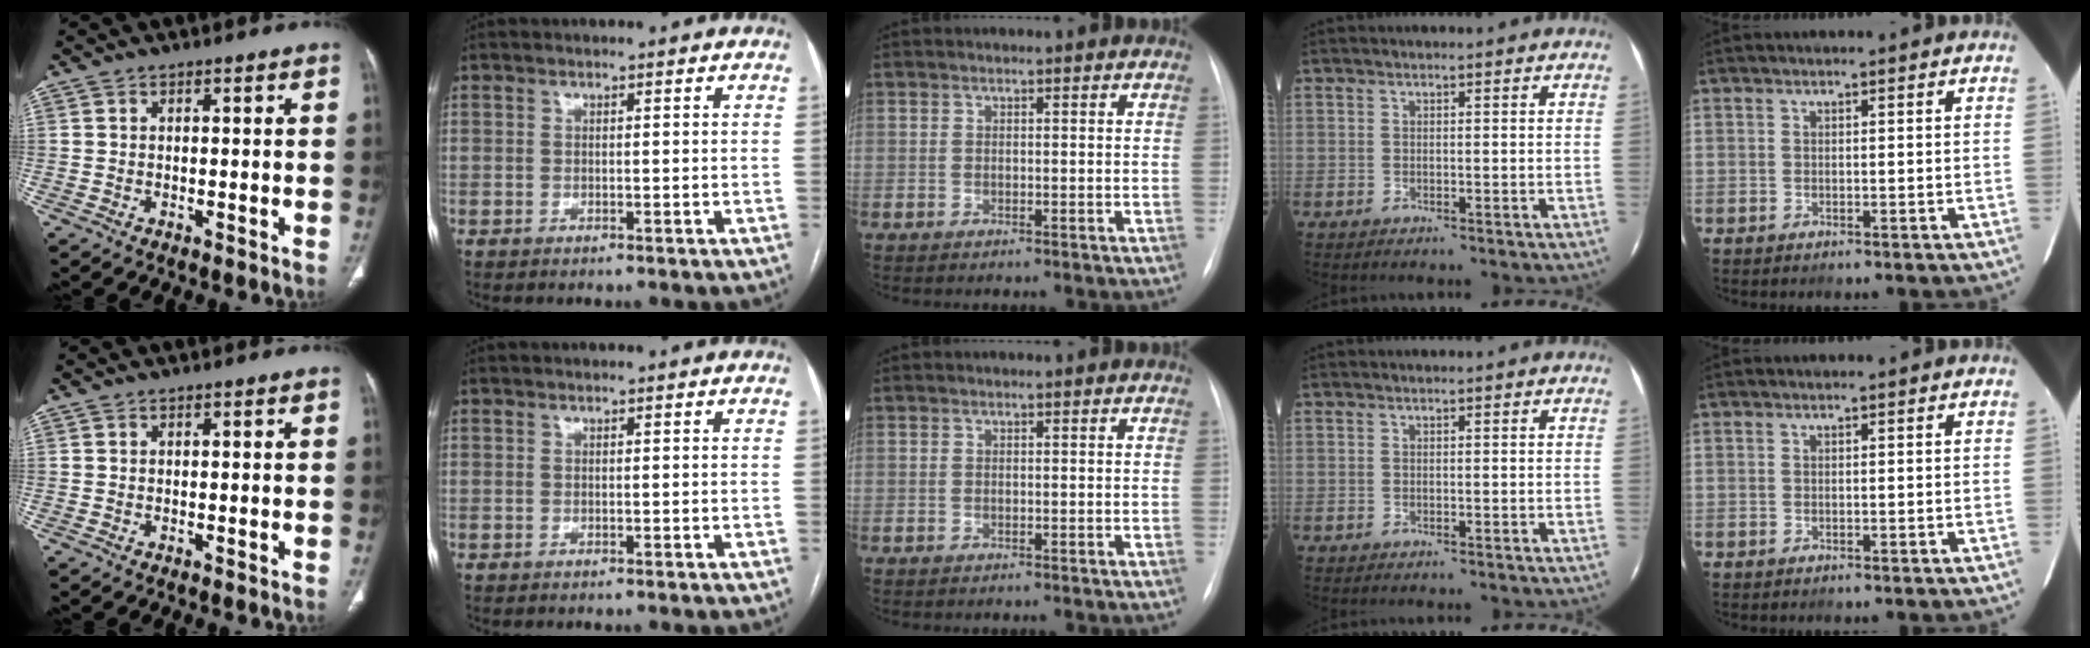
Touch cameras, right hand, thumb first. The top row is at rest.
{}